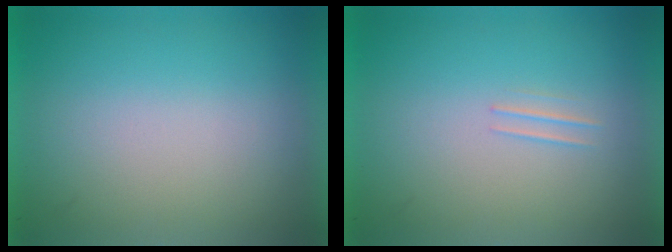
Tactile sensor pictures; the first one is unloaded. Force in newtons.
{"total": 1.1}